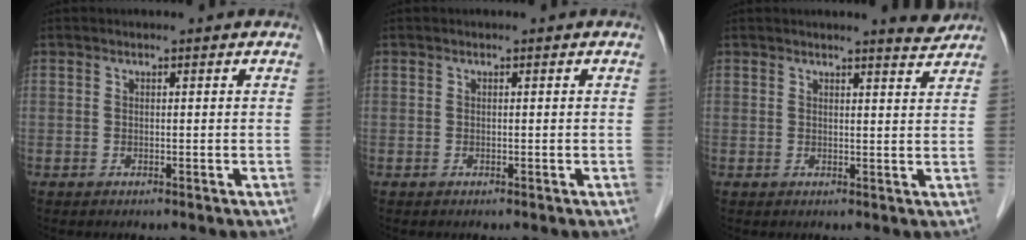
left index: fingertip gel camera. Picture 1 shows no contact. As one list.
[{"total": 0.0}, {"total": 3.0, "force": [2.9, -0.2, 0.6], "torque": [-0.013, -0.017, 0.030]}]